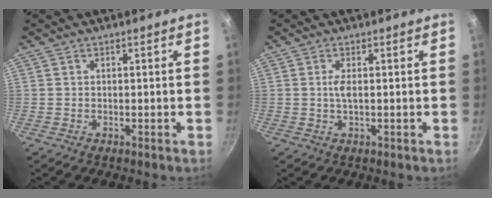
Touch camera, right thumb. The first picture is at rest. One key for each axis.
{"total": 2.1, "fx": 0.1, "fy": 0.5, "fz": 2.0, "tx": -0.050, "ty": 0.000, "tz": 0.004}